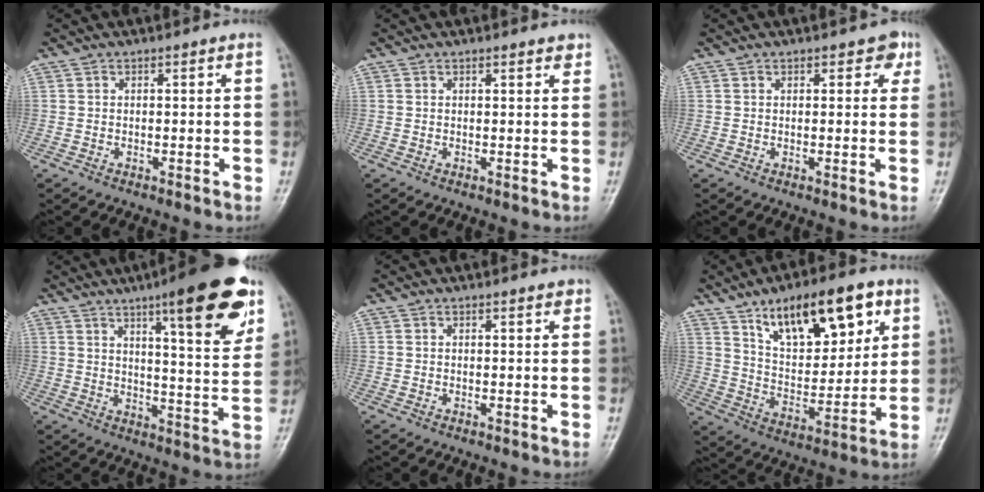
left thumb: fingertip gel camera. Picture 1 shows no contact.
{"total": 1.5, "force": [1.2, 0.4, 0.7], "torque": [-0.006, -0.005, 0.013]}
{"total": 2.8, "force": [1.5, 1.8, 1.6], "torque": [0.006, -0.002, 0.013]}
{"total": 18.0, "force": [10.0, 3.8, 14.4], "torque": [-0.170, -0.045, 0.140]}
{"total": 1.0, "force": [0.8, 0.3, 0.6], "torque": [-0.008, -0.003, 0.008]}
{"total": 18.9, "force": [10.1, 8.4, 13.6], "torque": [-0.166, -0.039, 0.172]}